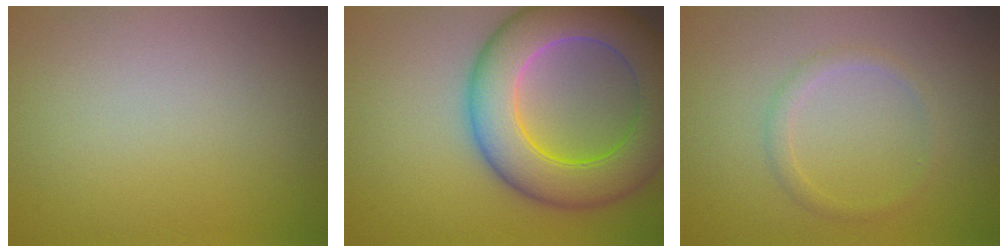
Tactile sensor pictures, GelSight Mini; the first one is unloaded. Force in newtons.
{"total": 10.1, "press": 10.1, "slide": 0.3}
{"total": 1.3, "press": 1.3, "slide": 0.1}